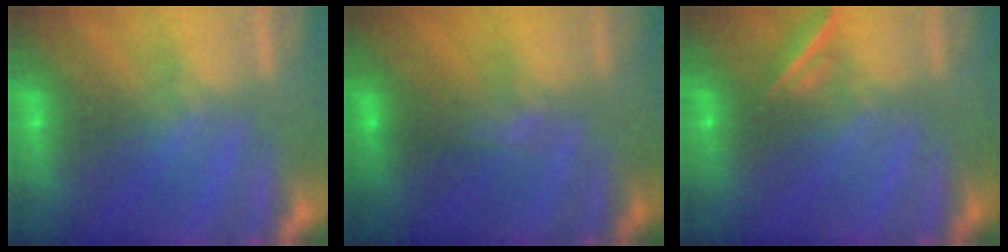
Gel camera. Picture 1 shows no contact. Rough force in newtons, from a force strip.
{"total": 4.5}
{"total": 2.1}